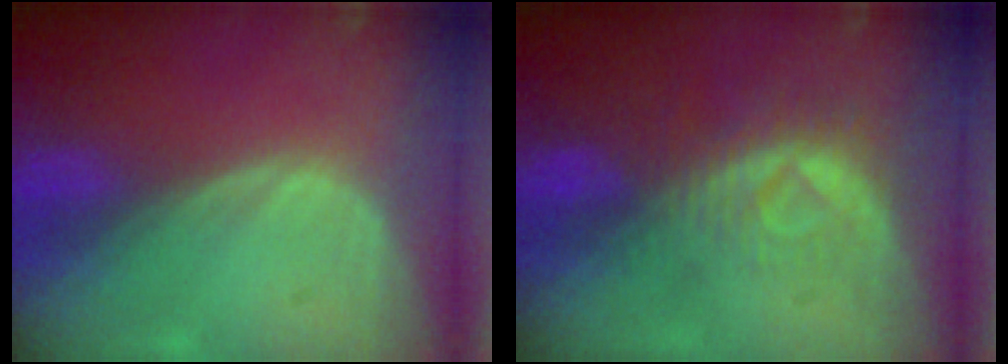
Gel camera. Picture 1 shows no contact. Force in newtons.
{"total": 8.3, "press": 7.4, "slide": 3.7}